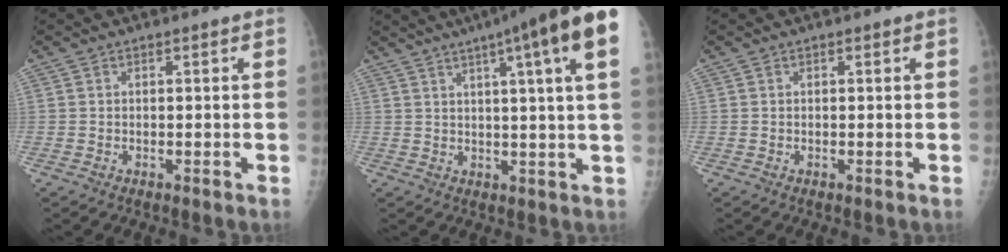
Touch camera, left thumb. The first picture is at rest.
{"total": 17.2, "force": [9.2, 0.8, 14.5], "torque": [-0.201, -0.003, 0.103]}
{"total": 0.0}